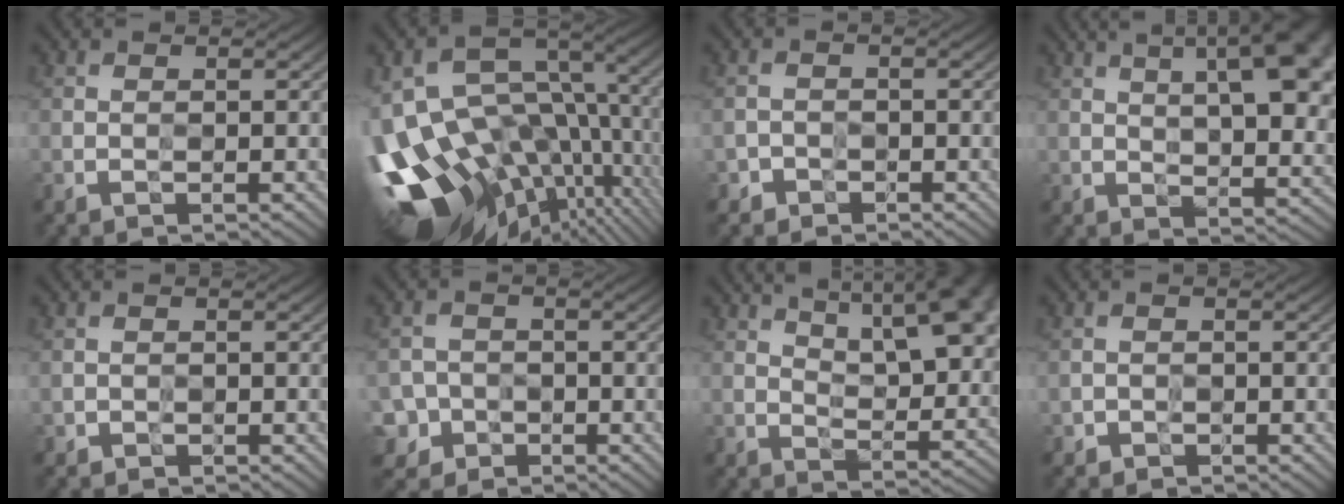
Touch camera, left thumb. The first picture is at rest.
{"total": 17.7, "force": [-3.5, 10.9, 13.5], "torque": [-0.253, -0.014, -0.038]}
{"total": 1.3, "force": [-0.7, 0.8, -0.8], "torque": [0.029, 0.008, -0.018]}
{"total": 14.0, "force": [5.7, 5.7, 11.4], "torque": [-0.123, 0.035, 0.076]}
{"total": 0.6, "force": [0.0, 0.4, -0.4], "torque": [0.013, 0.002, 0.000]}
{"total": 4.0, "force": [-1.9, 3.5, 0.2], "torque": [0.006, -0.002, -0.043]}
{"total": 14.7, "force": [8.2, 6.4, 10.4], "torque": [-0.124, 0.027, 0.117]}
{"total": 0.8, "force": [-0.2, 0.6, -0.6], "torque": [0.021, 0.006, -0.004]}